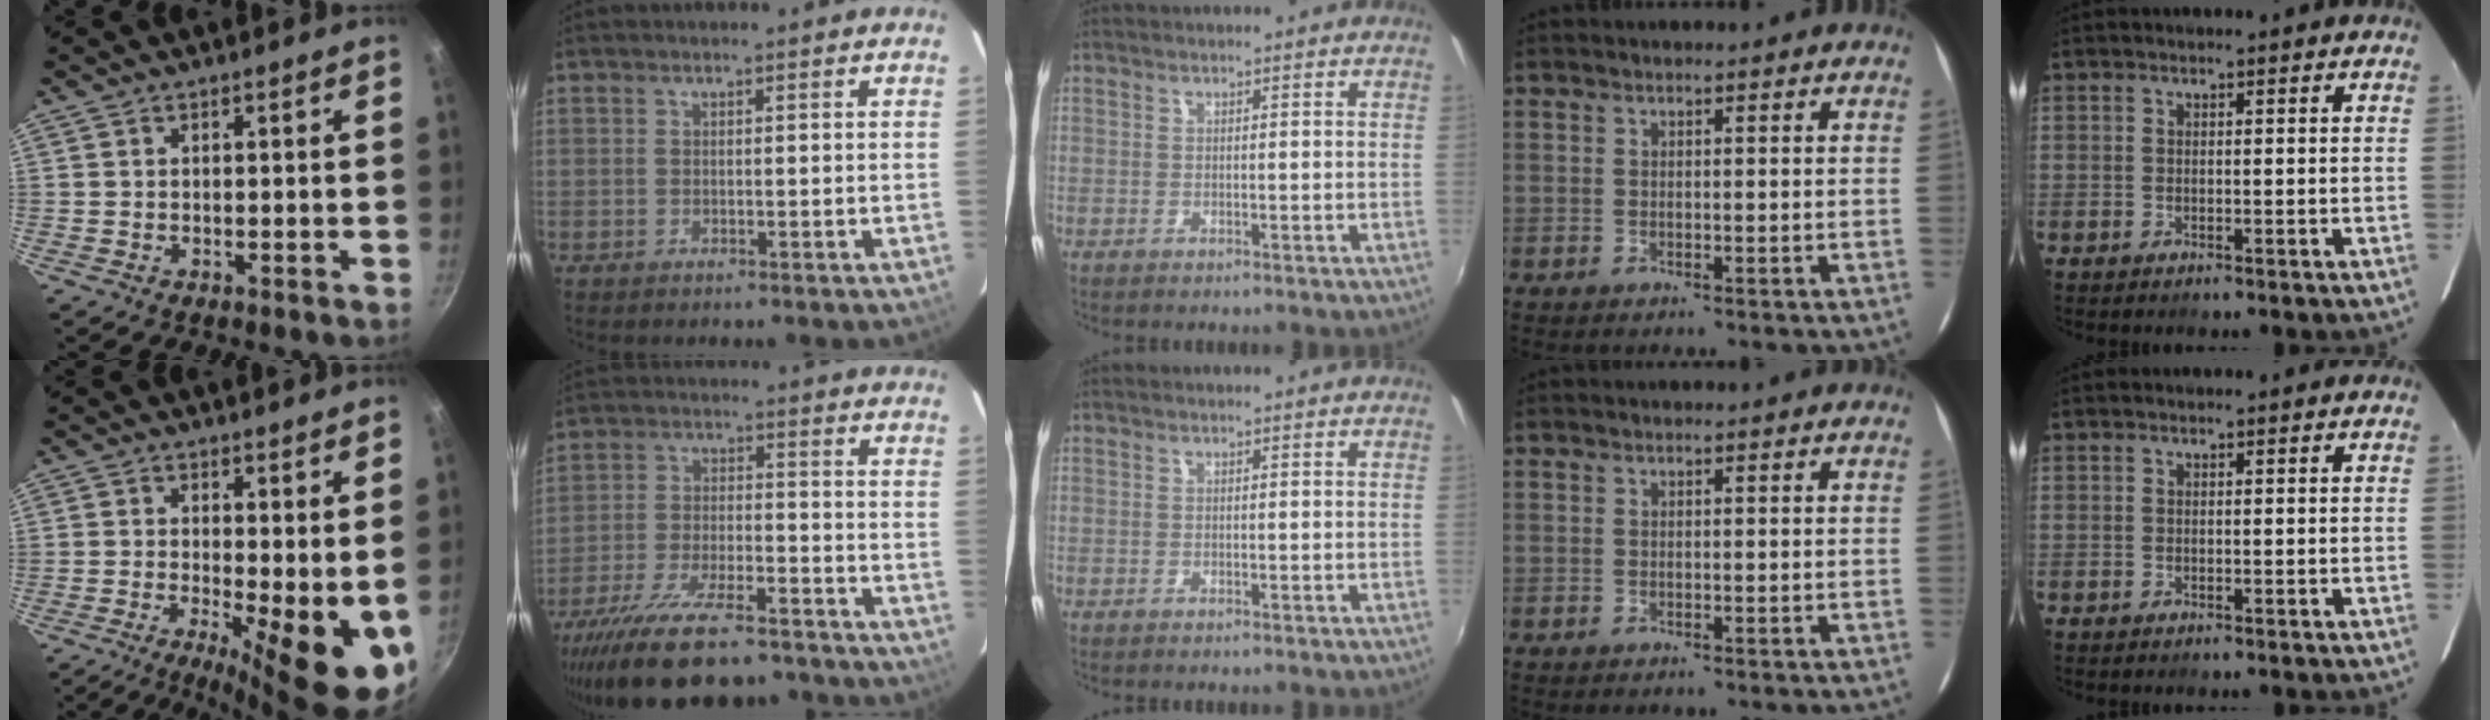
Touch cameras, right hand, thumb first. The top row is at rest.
{"thumb": {"total": 12.7, "force": [-1.9, 3.9, 12.0], "torque": [-0.142, -0.015, -0.020]}, "index": {"total": 22.4, "force": [-18.4, 6.5, 10.9], "torque": [-0.218, -0.034, -0.282]}}